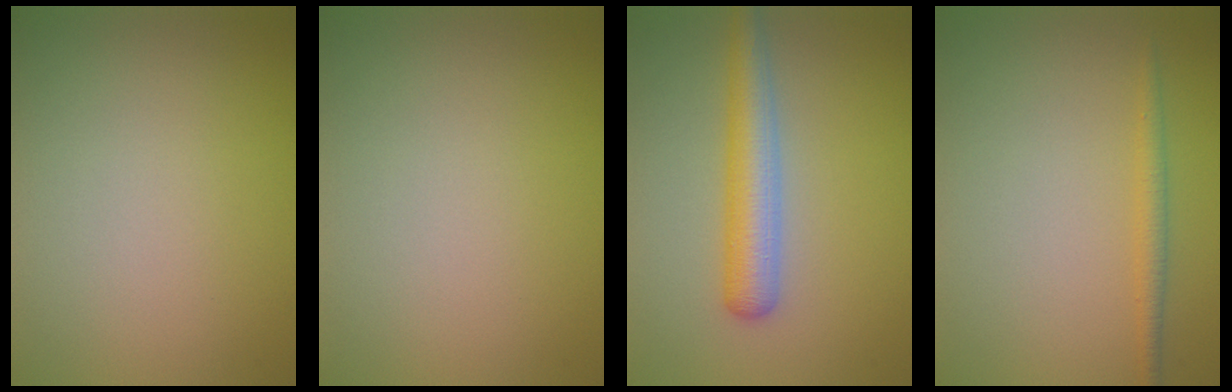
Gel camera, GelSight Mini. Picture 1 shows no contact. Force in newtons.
{"total": 0.0}
{"total": 4.0, "press": 4.0, "slide": 0.1}
{"total": 1.6, "press": 1.6, "slide": 0.0}